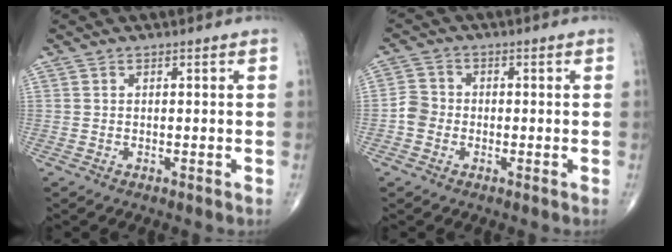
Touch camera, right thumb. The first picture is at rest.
{"total": 3.5, "force": [-1.1, 3.0, 1.3], "torque": [-0.013, 0.010, -0.030]}